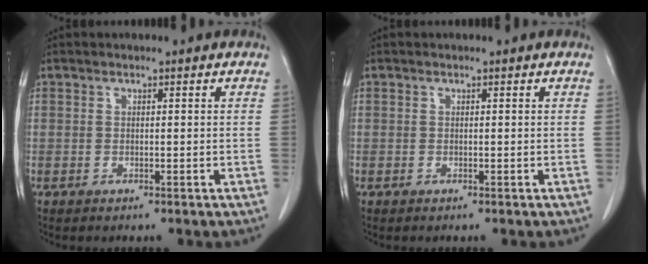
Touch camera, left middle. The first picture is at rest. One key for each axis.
{"total": 0.0}